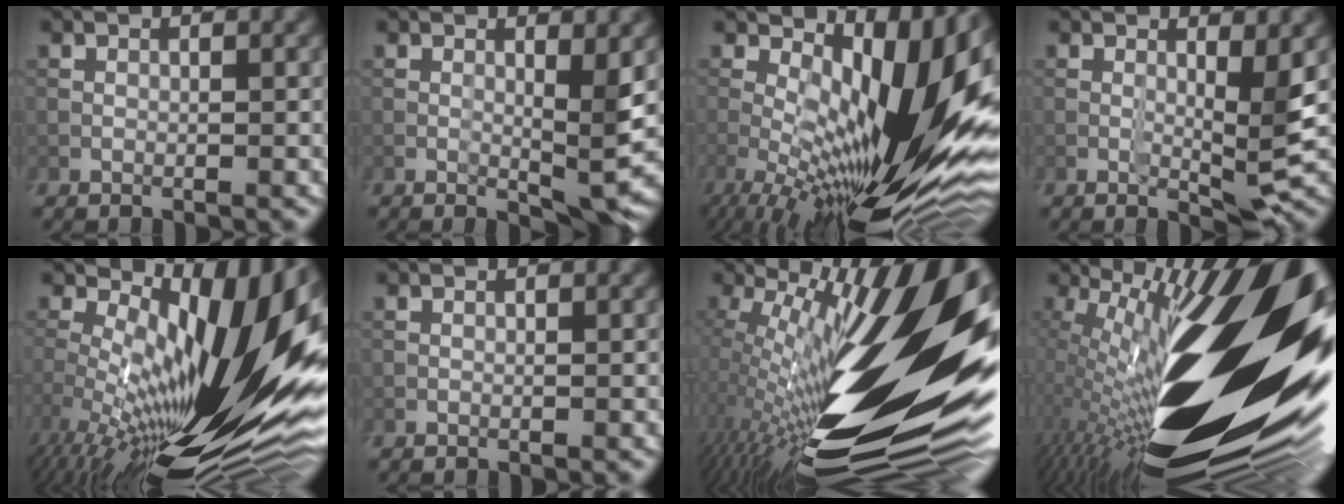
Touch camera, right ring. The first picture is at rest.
{"total": 3.8, "force": [0.7, 1.0, 3.7], "torque": [-0.051, -0.007, 0.011]}
{"total": 15.8, "force": [0.1, 5.4, 14.9], "torque": [-0.225, 0.012, -0.003]}
{"total": 3.5, "force": [0.5, 0.7, 3.4], "torque": [-0.055, -0.011, 0.006]}
{"total": 18.1, "force": [0.0, 6.0, 17.1], "torque": [-0.279, 0.002, -0.009]}
{"total": 0.0}
{"total": 20.2, "force": [2.1, 6.0, 19.2], "torque": [-0.304, 0.002, 0.027]}
{"total": 22.1, "force": [0.8, 8.0, 20.6], "torque": [-0.332, -0.008, -0.009]}